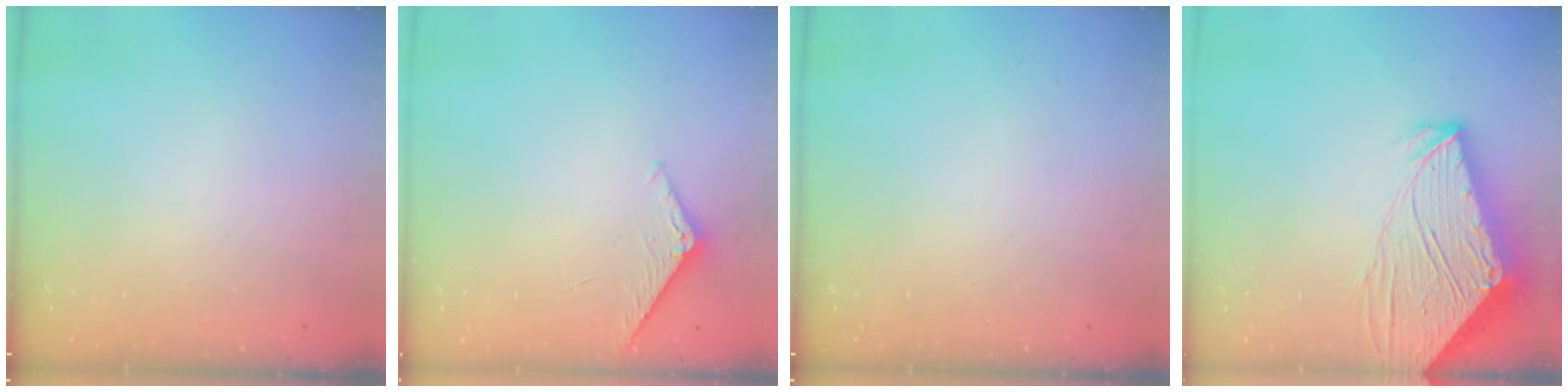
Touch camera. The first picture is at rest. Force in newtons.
{"total": 5.6, "press": 5.6, "slide": 0.6}
{"total": 0.0}
{"total": 13.1, "press": 13.0, "slide": 1.8}